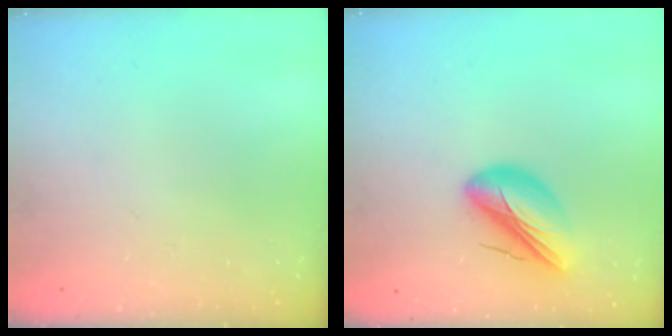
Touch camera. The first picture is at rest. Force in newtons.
{"total": 12.8, "press": 12.4, "slide": 3.2}